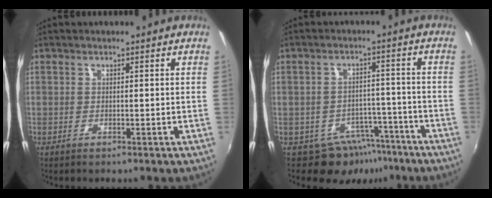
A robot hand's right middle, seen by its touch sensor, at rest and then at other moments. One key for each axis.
{"total": 7.7, "fx": -5.3, "fy": 5.3, "fz": 1.9, "tx": -0.029, "ty": 0.024, "tz": -0.059}